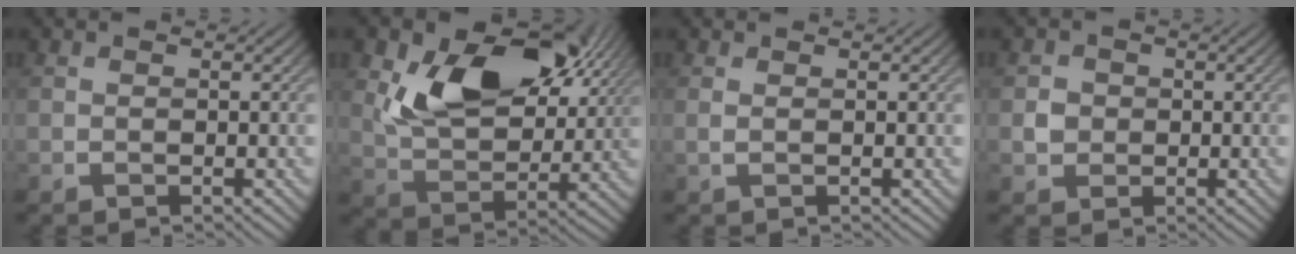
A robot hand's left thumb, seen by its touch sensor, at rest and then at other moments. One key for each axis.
{"total": 12.5, "fx": 5.1, "fy": 7.9, "fz": 8.2, "tx": -0.140, "ty": -0.006, "tz": 0.089}
{"total": 0.8, "fx": 0.5, "fy": -0.3, "fz": 0.5, "tx": -0.013, "ty": 0.007, "tz": 0.010}
{"total": 1.8, "fx": 0.1, "fy": 1.7, "fz": 0.4, "tx": -0.008, "ty": 0.002, "tz": 0.002}